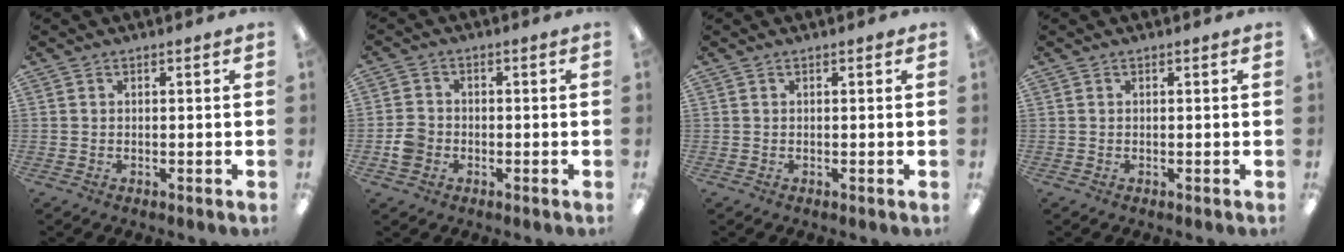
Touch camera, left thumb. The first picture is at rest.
{"total": 4.5, "force": [-1.5, 3.8, 1.9], "torque": [-0.029, 0.012, -0.026]}
{"total": 0.0}
{"total": 0.0}